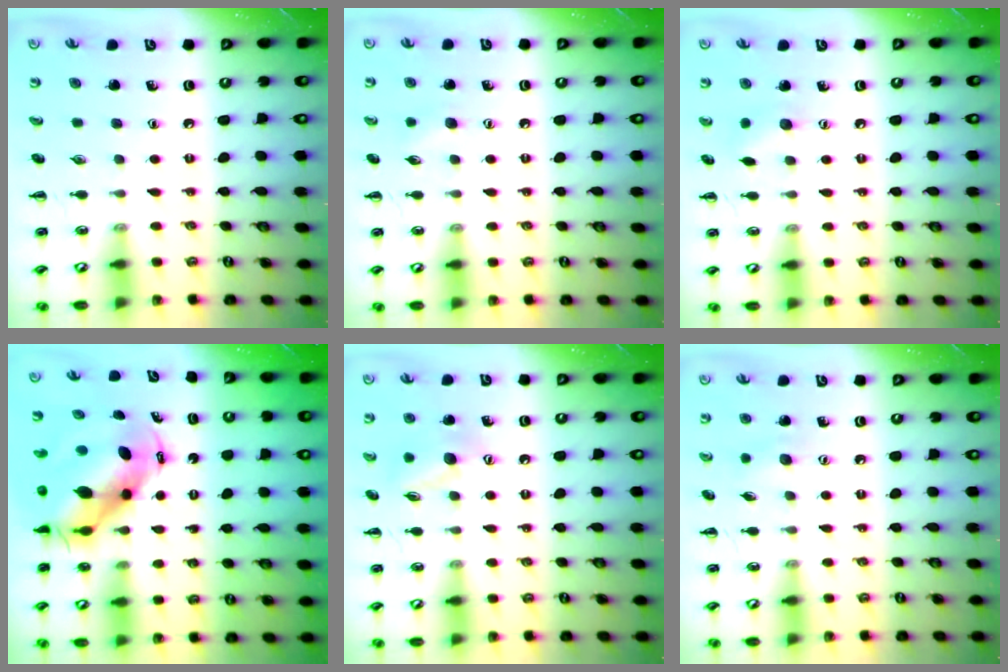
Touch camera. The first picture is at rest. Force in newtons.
{"total": 4.8, "press": 4.7, "slide": 1.2}
{"total": 6.5, "press": 6.4, "slide": 1.1}
{"total": 10.3, "press": 10.1, "slide": 2.1}
{"total": 9.1, "press": 9.1, "slide": 0.6}
{"total": 5.3, "press": 5.1, "slide": 1.4}